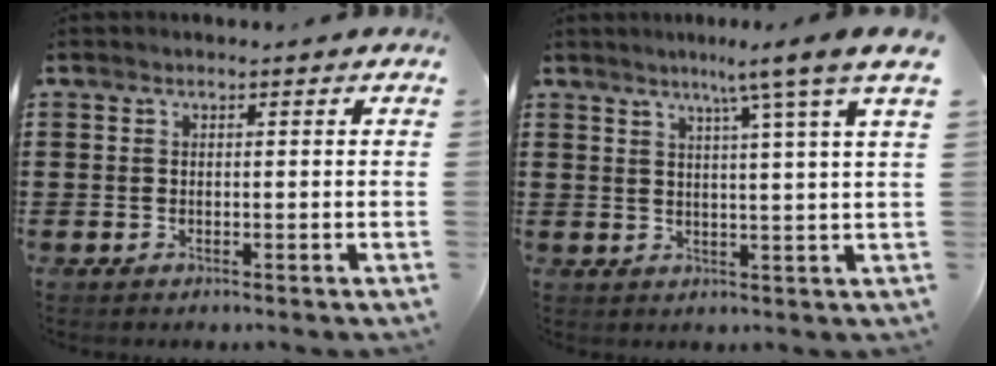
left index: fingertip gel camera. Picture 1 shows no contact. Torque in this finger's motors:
{"motor_torque": [1.94, -0.21, 0.55, 0.14]}